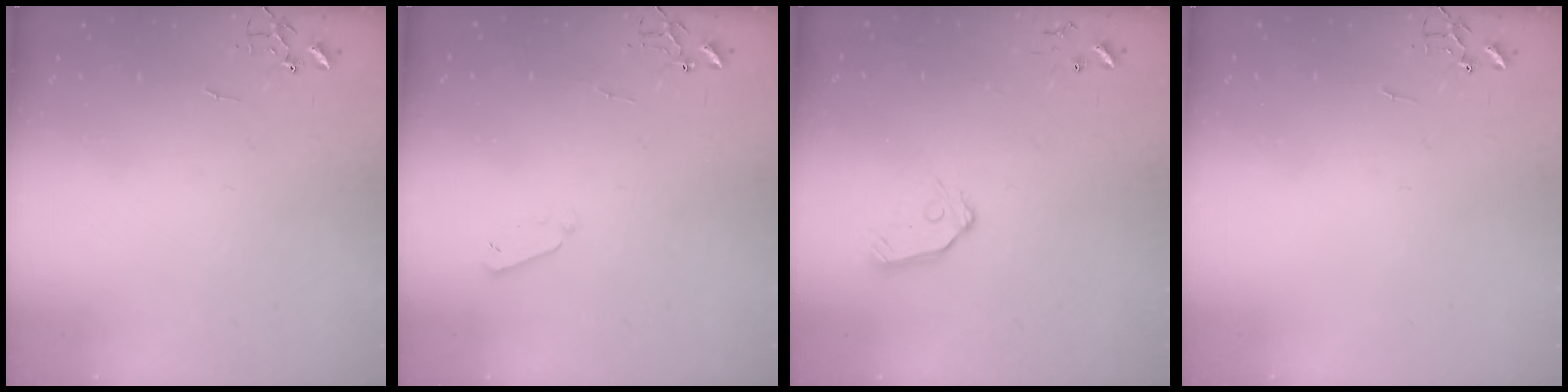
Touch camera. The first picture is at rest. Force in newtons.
{"total": 3.3, "press": 3.2, "slide": 0.7}
{"total": 8.0, "press": 8.0, "slide": 0.5}
{"total": 0.0}